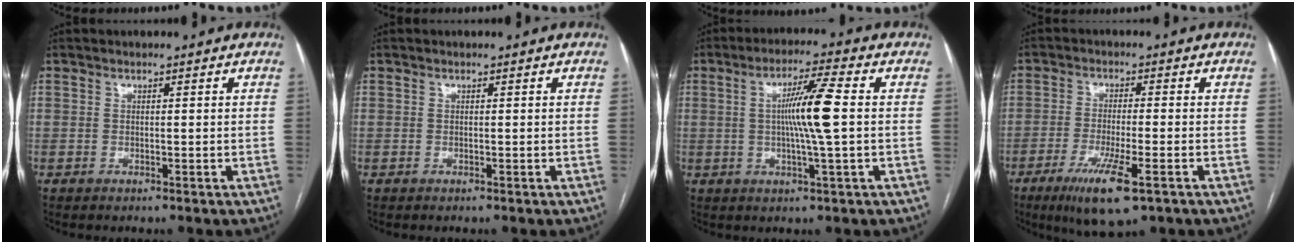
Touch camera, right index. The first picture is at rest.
{"total": 0.0}
{"total": 8.5, "force": [0.5, -0.7, 8.5], "torque": [-0.151, 0.000, 0.006]}
{"total": 9.3, "force": [-5.0, 1.2, 7.7], "torque": [-0.143, -0.024, -0.081]}